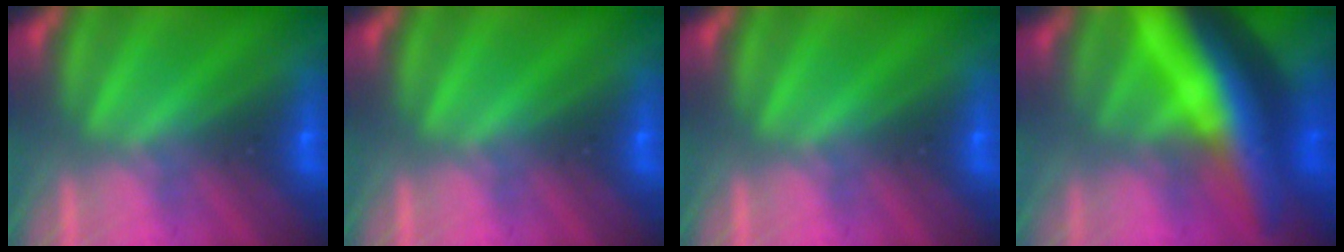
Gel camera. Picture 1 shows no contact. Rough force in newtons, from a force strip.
{"total": 0.0}
{"total": 0.0}
{"total": 8.2}